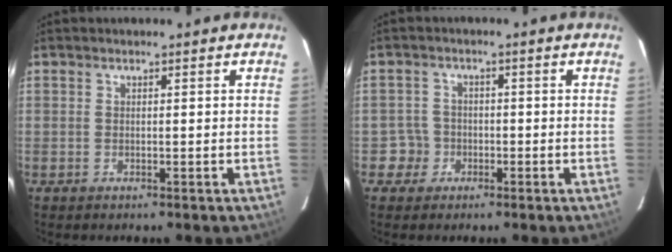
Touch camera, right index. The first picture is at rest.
{"total": 3.6, "force": [-1.4, 3.3, -0.3], "torque": [0.012, 0.023, -0.023]}